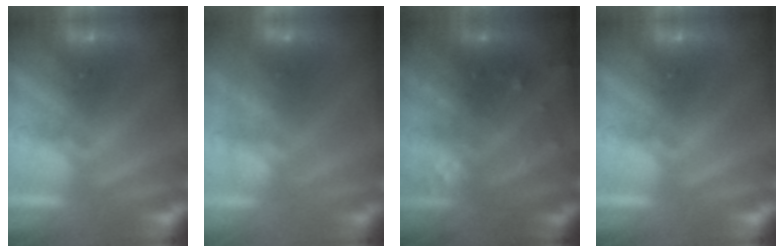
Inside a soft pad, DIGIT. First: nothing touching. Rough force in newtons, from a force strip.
{"total": 12.7}
{"total": 5.7}
{"total": 0.0}